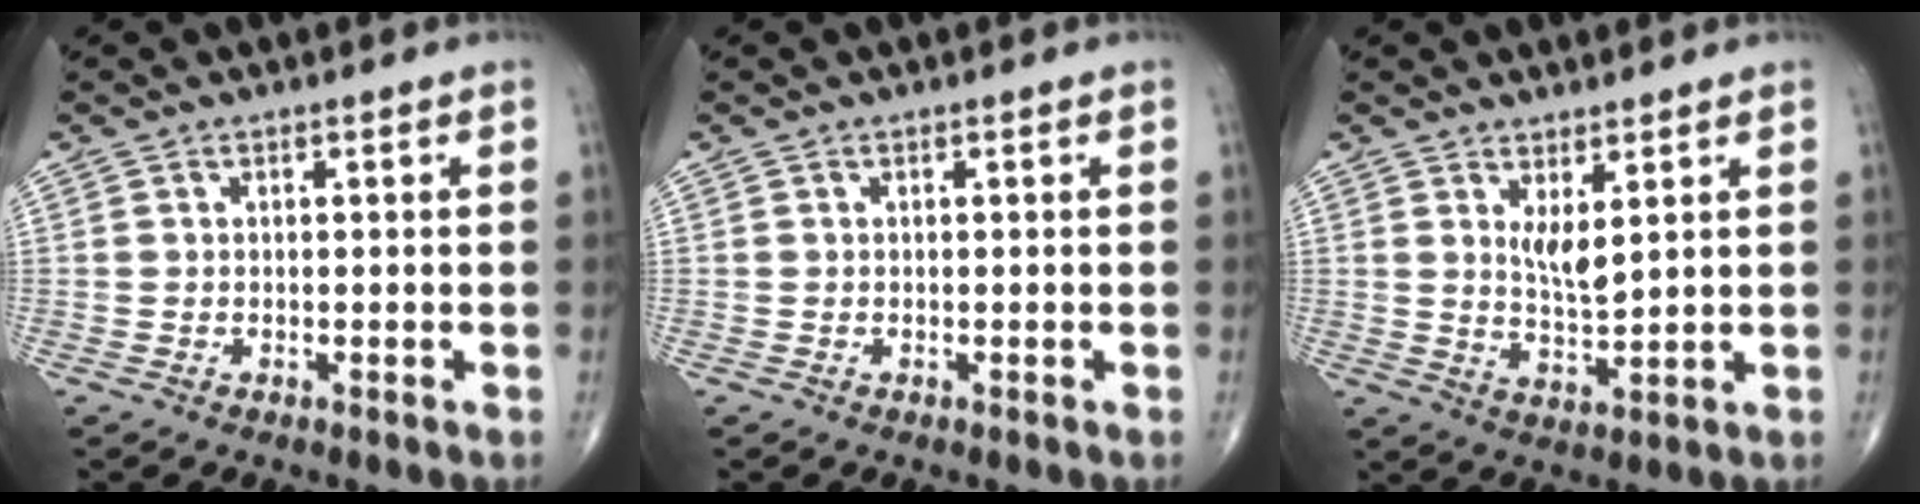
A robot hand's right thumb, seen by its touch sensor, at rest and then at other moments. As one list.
[{"total": 0.0}, {"total": 4.7, "force": [2.2, 1.5, 3.9], "torque": [-0.066, -0.027, 0.046]}]